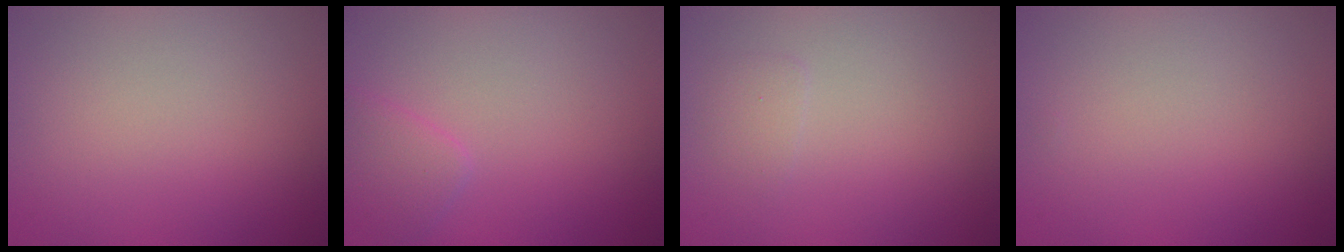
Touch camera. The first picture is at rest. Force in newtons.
{"total": 1.7, "press": 1.7, "slide": 0.1}
{"total": 0.8, "press": 0.8, "slide": 0.0}
{"total": 0.0}